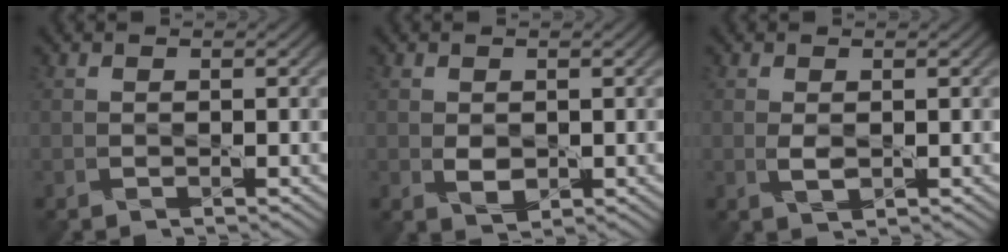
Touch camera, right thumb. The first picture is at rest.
{"total": 2.0, "force": [0.1, 1.4, 1.5], "torque": [-0.033, -0.003, 0.005]}
{"total": 1.8, "force": [0.0, 1.0, 1.5], "torque": [-0.036, -0.002, 0.002]}